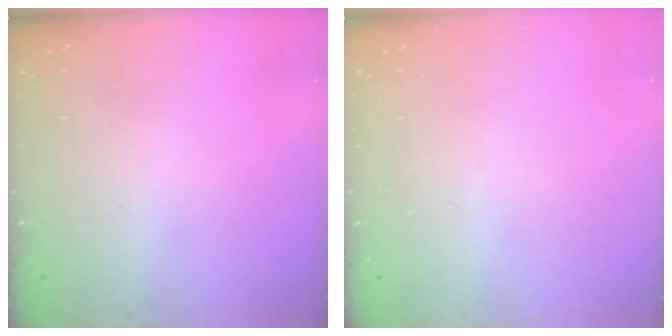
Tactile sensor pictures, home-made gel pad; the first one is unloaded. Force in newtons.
{"total": 0.0}